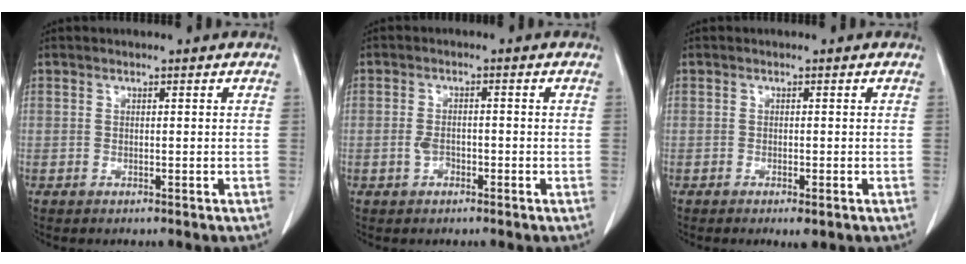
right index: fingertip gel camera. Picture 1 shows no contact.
{"total": 2.2, "force": [-0.9, 1.2, 1.6], "torque": [-0.031, 0.005, -0.015]}
{"total": 1.8, "force": [-1.0, 0.5, 1.4], "torque": [-0.023, -0.005, -0.010]}